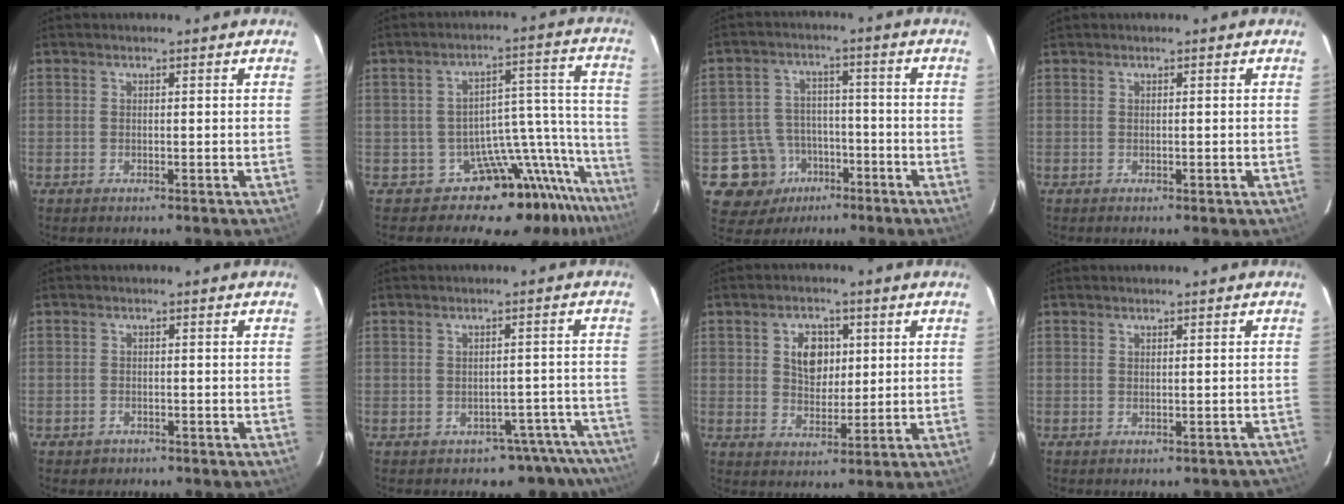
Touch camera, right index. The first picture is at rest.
{"total": 15.2, "force": [-14.0, 4.9, 3.3], "torque": [-0.004, 0.046, -0.210]}
{"total": 10.7, "force": [-5.1, 9.2, 1.9], "torque": [-0.063, 0.030, -0.063]}
{"total": 0.7, "force": [-0.1, 0.2, 0.6], "torque": [-0.005, 0.004, -0.001]}
{"total": 2.0, "force": [-1.2, 1.6, 0.3], "torque": [-0.011, 0.003, -0.010]}
{"total": 8.1, "force": [-7.0, 4.2, 0.3], "torque": [0.023, 0.054, -0.061]}
{"total": 6.8, "force": [1.9, 4.8, 4.4], "torque": [-0.074, 0.012, 0.037]}
{"total": 2.8, "force": [-2.2, 1.1, 1.2], "torque": [-0.002, 0.019, -0.012]}